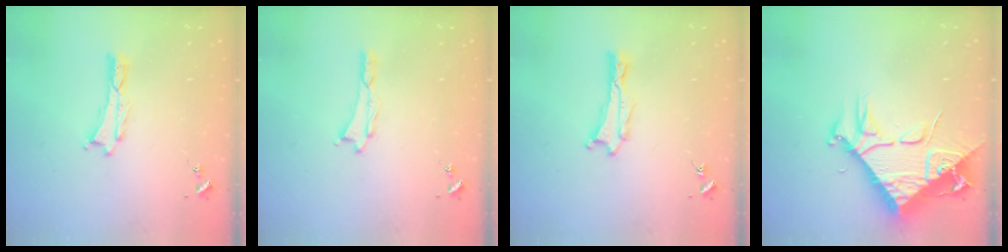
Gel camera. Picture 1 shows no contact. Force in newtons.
{"total": 0.0}
{"total": 0.5, "press": 0.5, "slide": 0.1}
{"total": 9.9, "press": 9.9, "slide": 1.0}